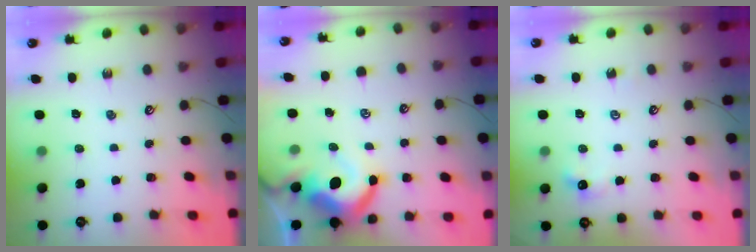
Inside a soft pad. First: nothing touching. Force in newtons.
{"total": 11.9, "press": 11.7, "slide": 2.0}
{"total": 5.4, "press": 5.3, "slide": 0.7}